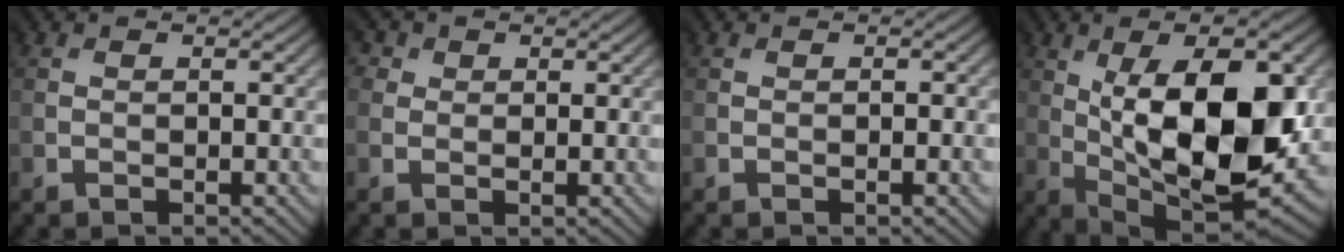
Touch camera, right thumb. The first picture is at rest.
{"total": 2.9, "force": [1.0, 2.6, 0.8], "torque": [-0.034, 0.007, 0.008]}
{"total": 0.0}
{"total": 15.4, "force": [1.2, 6.7, 13.9], "torque": [-0.206, 0.001, 0.022]}